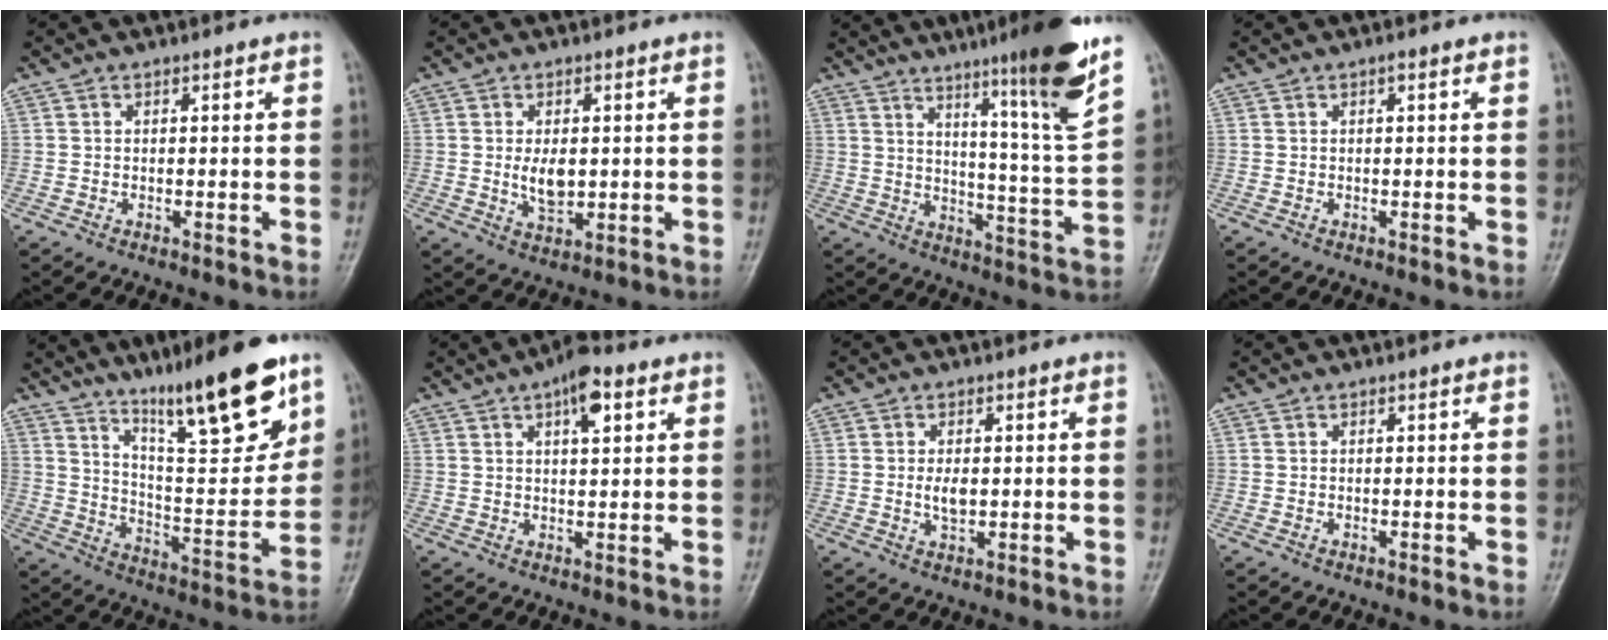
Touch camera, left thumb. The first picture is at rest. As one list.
[{"total": 5.4, "force": [0.3, 3.1, 4.4], "torque": [-0.068, -0.009, 0.011]}, {"total": 16.0, "force": [10.1, 0.1, 12.5], "torque": [-0.170, -0.061, 0.152]}, {"total": 0.9, "force": [0.4, 0.2, 0.8], "torque": [-0.012, 0.003, 0.003]}, {"total": 19.8, "force": [13.2, 3.9, 14.2], "torque": [-0.184, -0.078, 0.222]}, {"total": 6.9, "force": [3.3, 2.7, 5.5], "torque": [-0.072, -0.003, 0.045]}, {"total": 3.5, "force": [0.1, 1.9, 2.9], "torque": [-0.051, -0.005, 0.003]}, {"total": 0.0}]